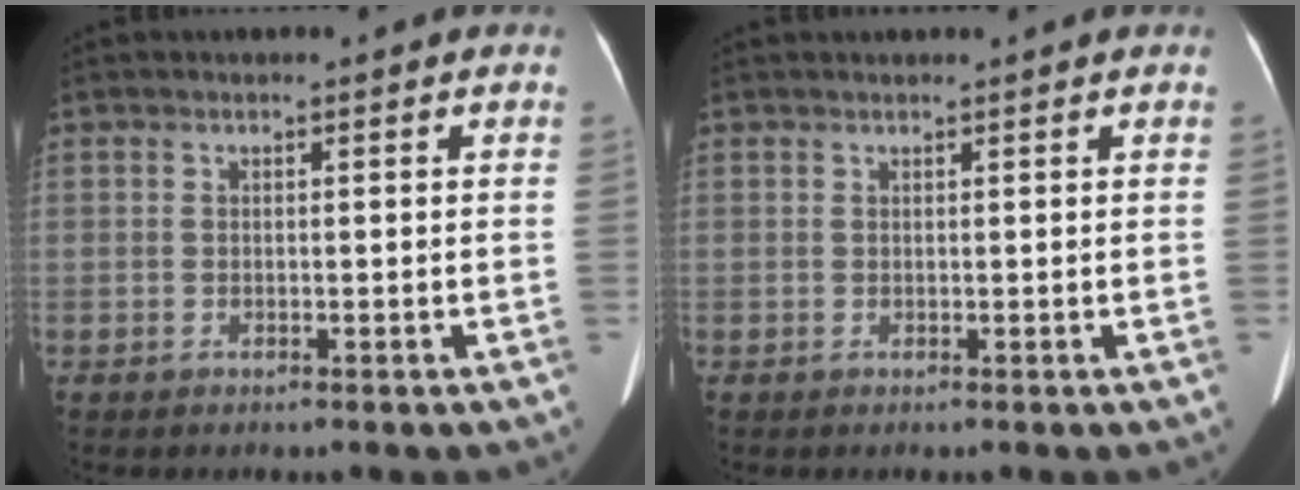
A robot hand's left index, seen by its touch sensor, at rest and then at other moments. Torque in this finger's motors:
{"motor_torque": [0.45, -0.52, -0.01, 0.04]}